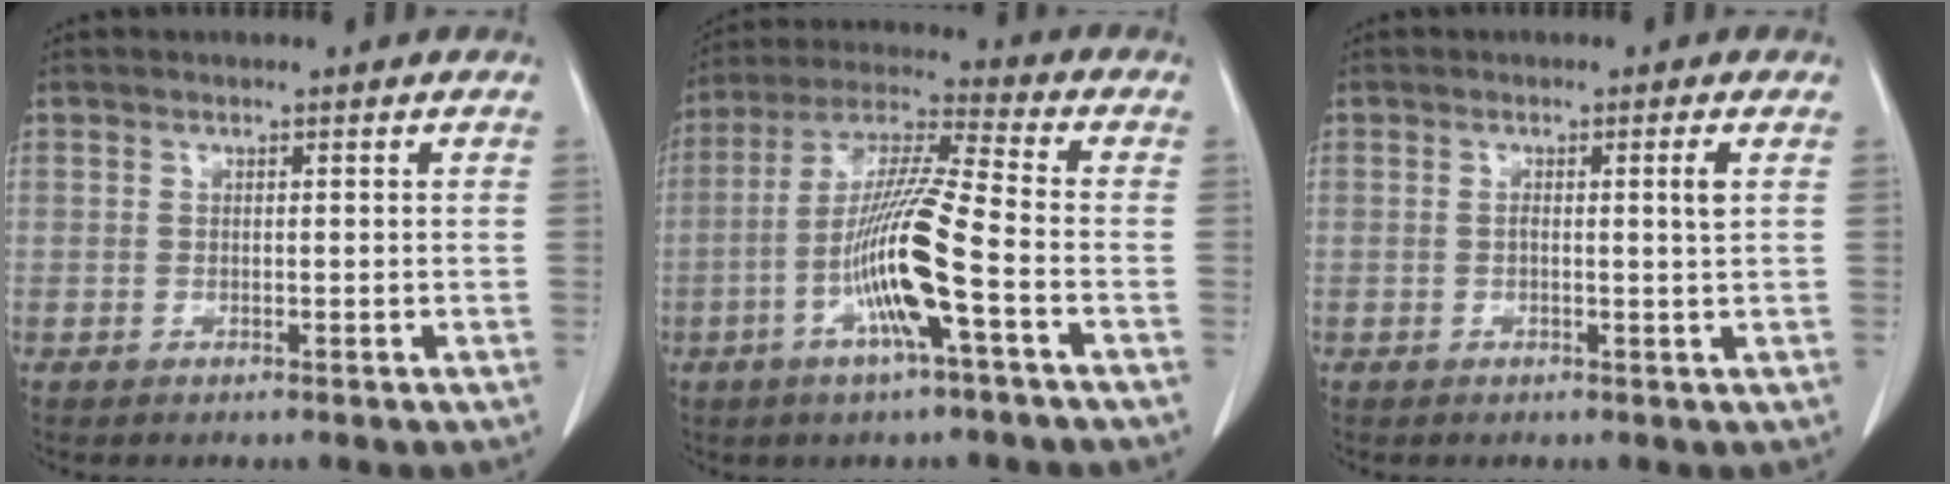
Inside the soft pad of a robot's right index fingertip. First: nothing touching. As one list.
[{"total": 13.1, "force": [-4.3, 0.1, 12.4], "torque": [-0.247, 0.000, -0.087]}, {"total": 2.0, "force": [0.2, -0.5, 1.9], "torque": [-0.031, -0.002, 0.004]}]